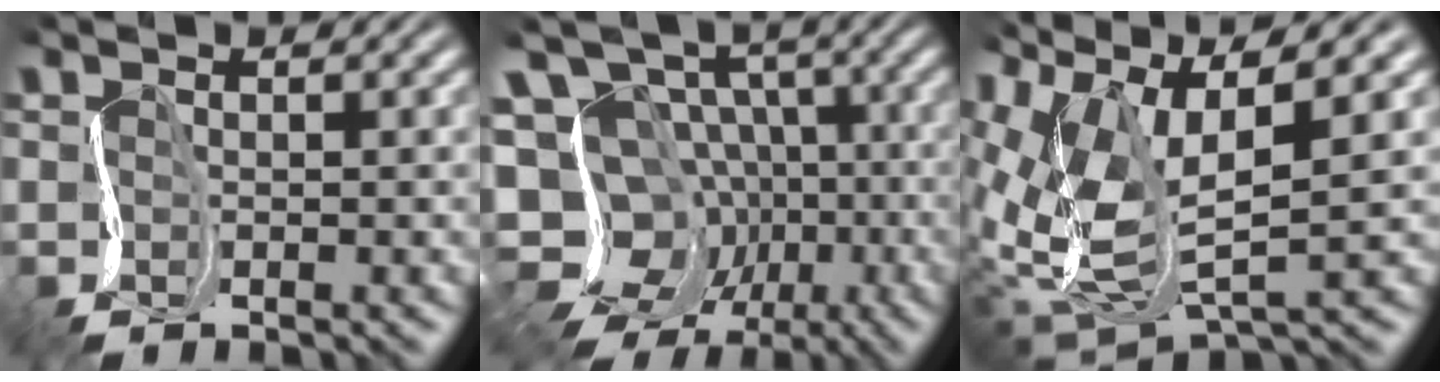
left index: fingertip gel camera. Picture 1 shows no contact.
{"total": 15.0, "force": [-5.8, 12.7, 5.5], "torque": [-0.116, 0.004, -0.097]}
{"total": 10.5, "force": [2.1, 5.2, 8.9], "torque": [-0.209, -0.008, 0.054]}